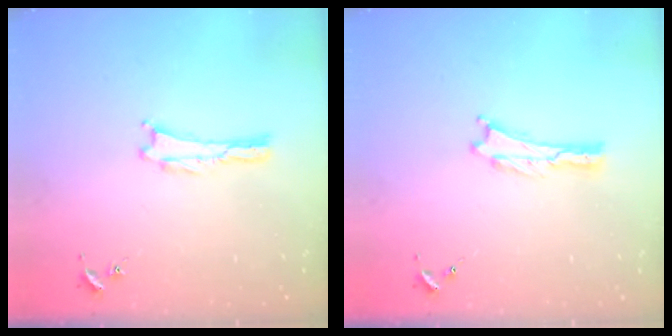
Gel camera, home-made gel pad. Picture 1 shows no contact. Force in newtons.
{"total": 0.0}